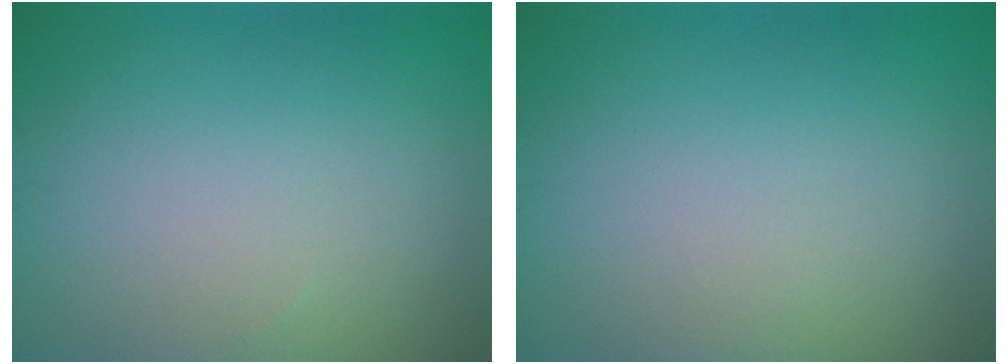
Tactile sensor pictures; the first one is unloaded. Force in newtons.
{"total": 0.0}